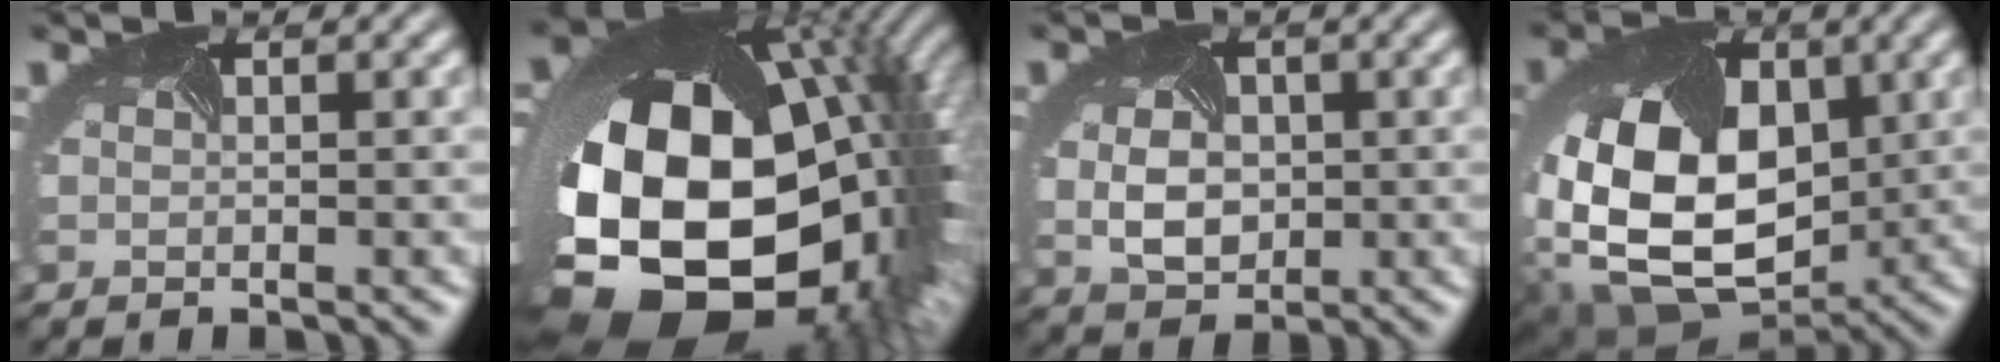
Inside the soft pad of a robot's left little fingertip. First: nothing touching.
{"total": 22.6, "force": [-2.6, 15.1, 16.7], "torque": [-0.325, -0.098, -0.008]}
{"total": 4.1, "force": [-0.1, 3.1, 2.6], "torque": [-0.054, -0.005, 0.007]}
{"total": 16.0, "force": [-0.5, 11.1, 11.5], "torque": [-0.208, -0.030, 0.013]}